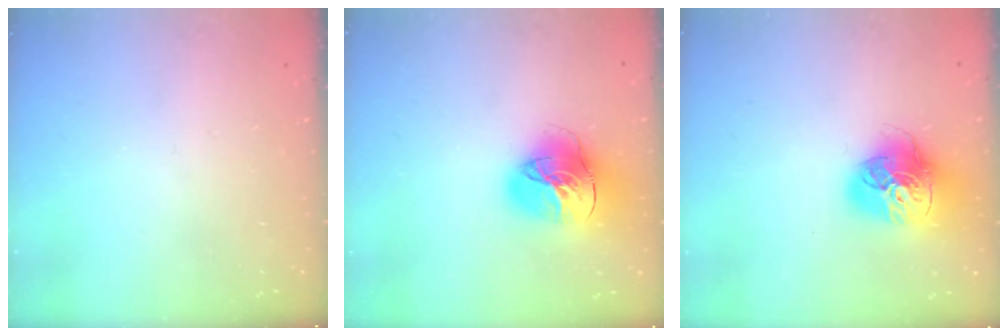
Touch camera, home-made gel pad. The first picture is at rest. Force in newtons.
{"total": 20.1, "press": 20.0, "slide": 2.1}
{"total": 16.7, "press": 16.6, "slide": 1.9}